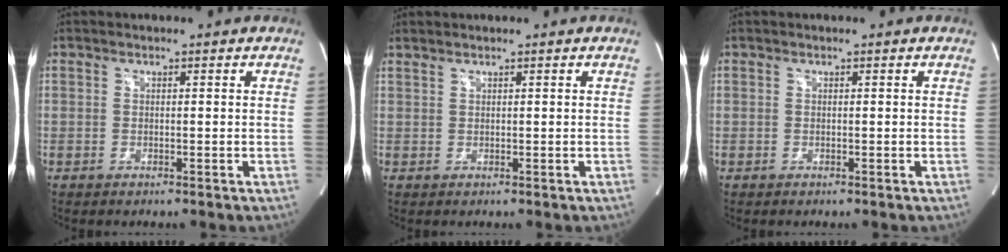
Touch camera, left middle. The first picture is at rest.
{"total": 0.7, "force": [0.7, 0.0, 0.0], "torque": [-0.004, 0.000, 0.018]}
{"total": 0.0}